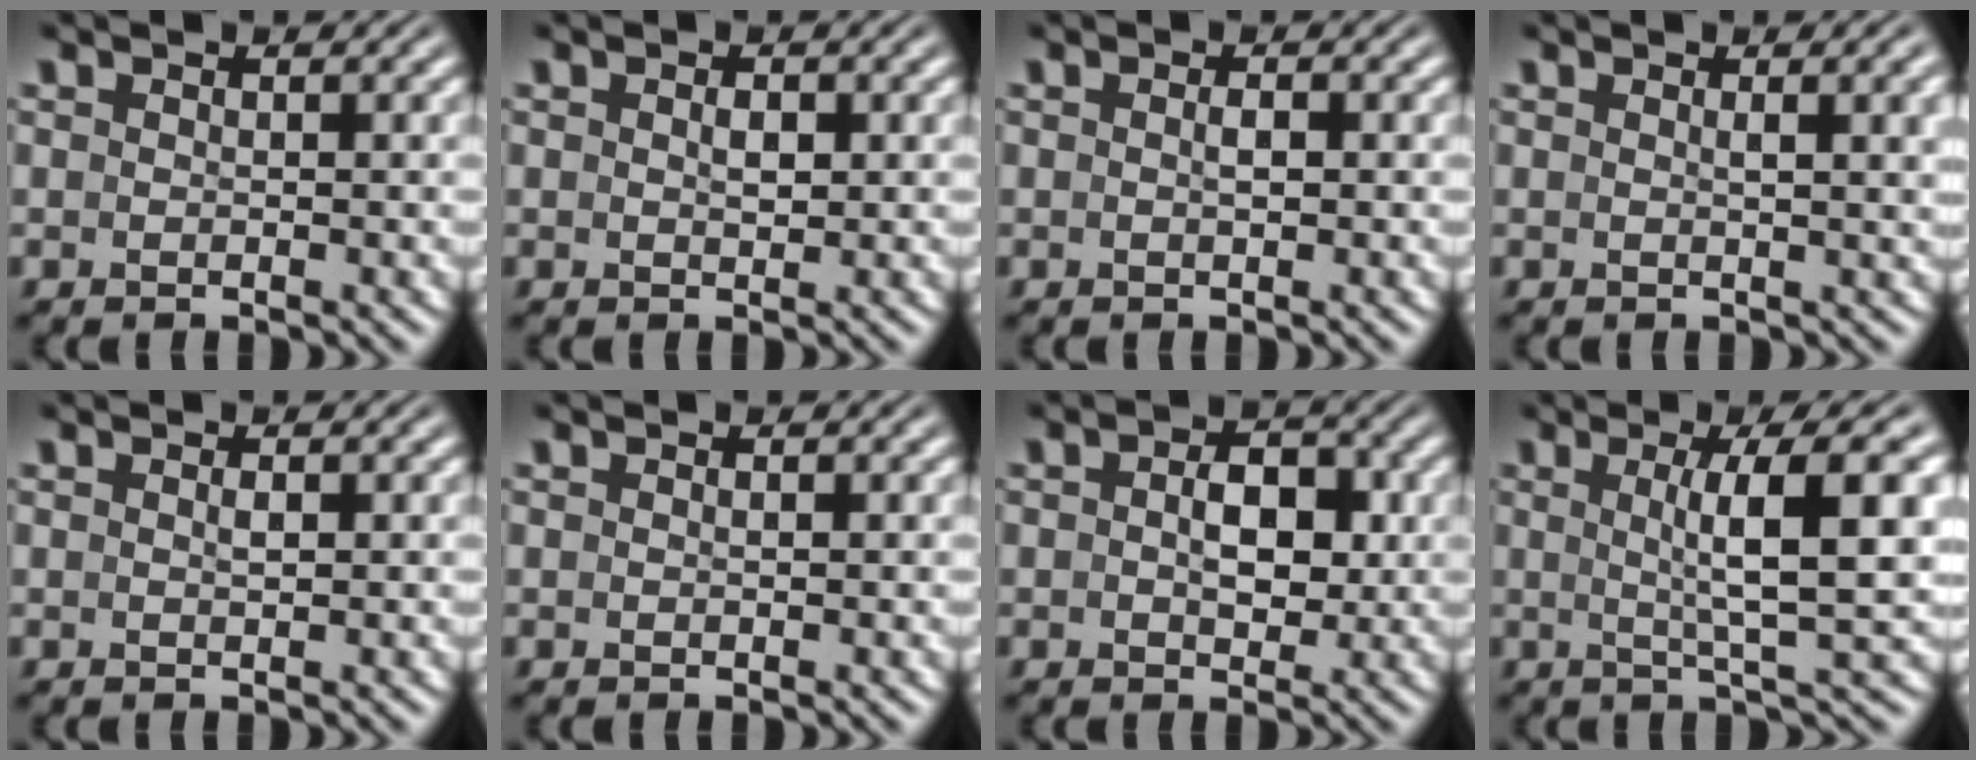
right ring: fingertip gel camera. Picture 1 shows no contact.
{"total": 0.9, "force": [0.1, 0.3, 0.8], "torque": [-0.017, -0.009, 0.007]}
{"total": 0.7, "force": [-0.2, 0.0, 0.7], "torque": [-0.014, -0.003, -0.001]}
{"total": 1.6, "force": [0.5, -0.5, 1.5], "torque": [-0.019, -0.002, 0.009]}
{"total": 0.5, "force": [0.0, -0.2, 0.5], "torque": [-0.012, -0.005, 0.005]}
{"total": 0.0}
{"total": 3.5, "force": [0.0, 2.1, 2.8], "torque": [-0.039, -0.006, 0.005]}
{"total": 6.0, "force": [1.1, 0.0, 5.9], "torque": [-0.084, 0.002, 0.020]}